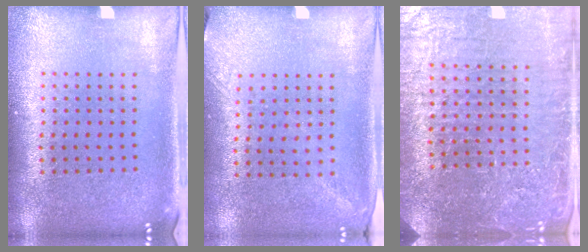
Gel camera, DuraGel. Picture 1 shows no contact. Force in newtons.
{"total": 1.3, "press": 1.0, "slide": 0.9}
{"total": 5.1, "press": 4.7, "slide": 2.0}